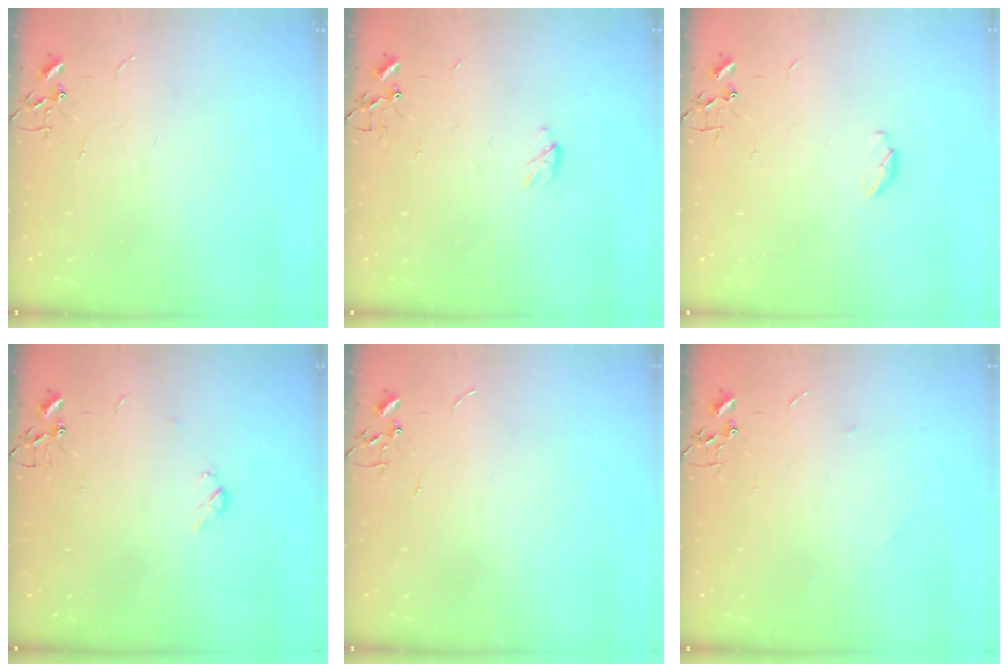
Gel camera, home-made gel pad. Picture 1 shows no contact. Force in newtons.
{"total": 3.0, "press": 3.0, "slide": 0.3}
{"total": 3.8, "press": 3.8, "slide": 0.6}
{"total": 3.7, "press": 3.6, "slide": 0.9}
{"total": 0.0}
{"total": 3.8, "press": 3.5, "slide": 1.4}